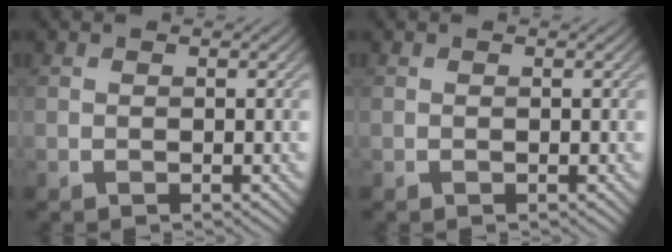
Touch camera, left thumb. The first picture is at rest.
{"total": 0.0}